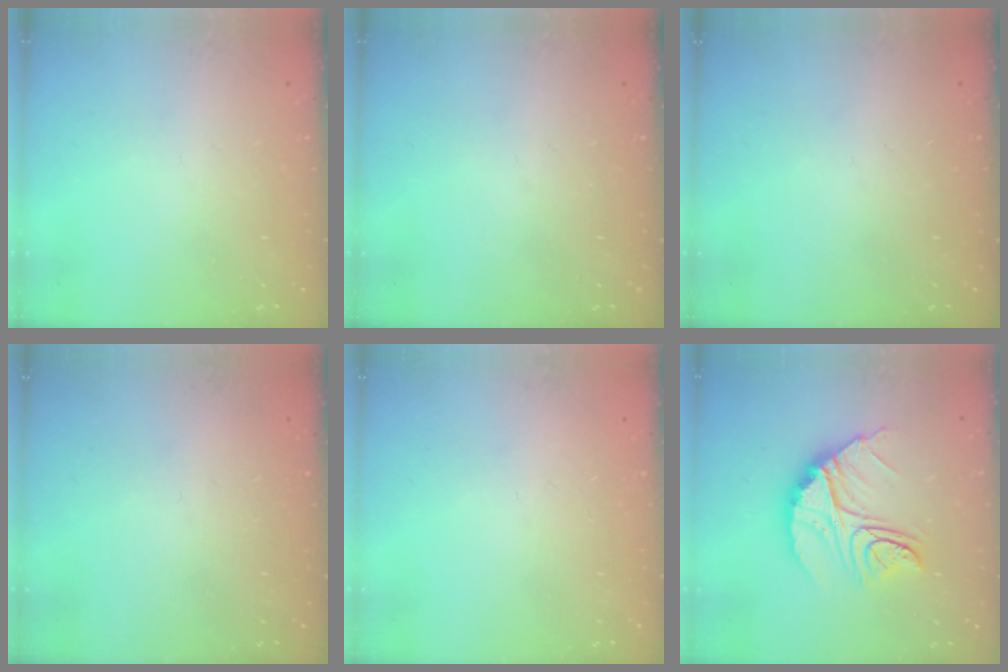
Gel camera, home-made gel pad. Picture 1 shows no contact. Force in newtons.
{"total": 0.0}
{"total": 0.0}
{"total": 2.3, "press": 2.3, "slide": 0.1}
{"total": 2.2, "press": 2.2, "slide": 0.1}
{"total": 15.9, "press": 15.8, "slide": 1.6}